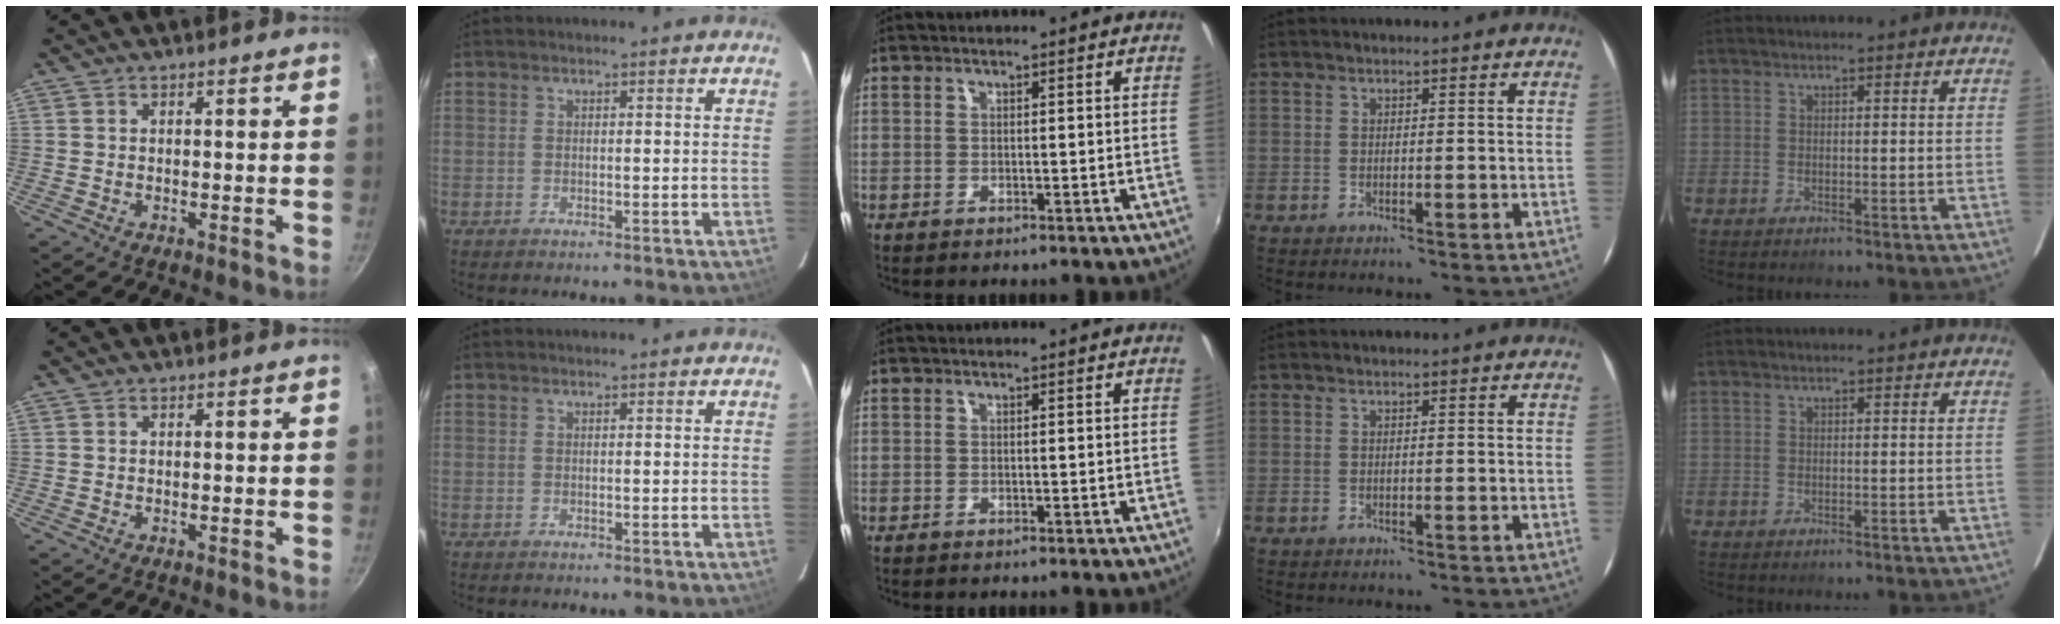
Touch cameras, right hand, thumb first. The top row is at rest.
{}